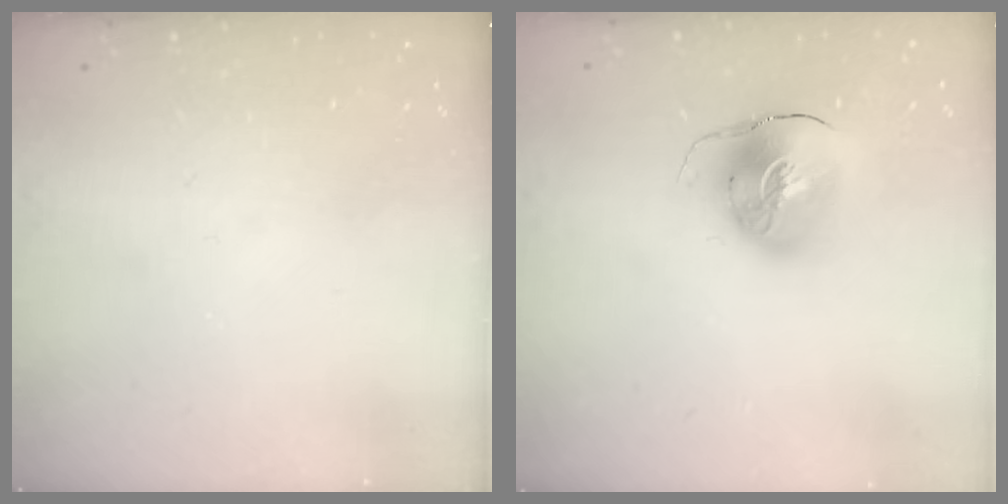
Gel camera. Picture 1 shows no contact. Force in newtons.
{"total": 10.6, "press": 10.5, "slide": 1.7}